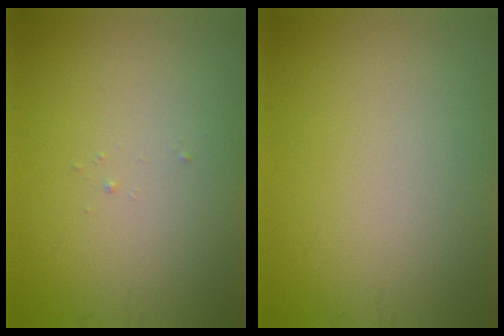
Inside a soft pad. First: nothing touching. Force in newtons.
{"total": 0.0}